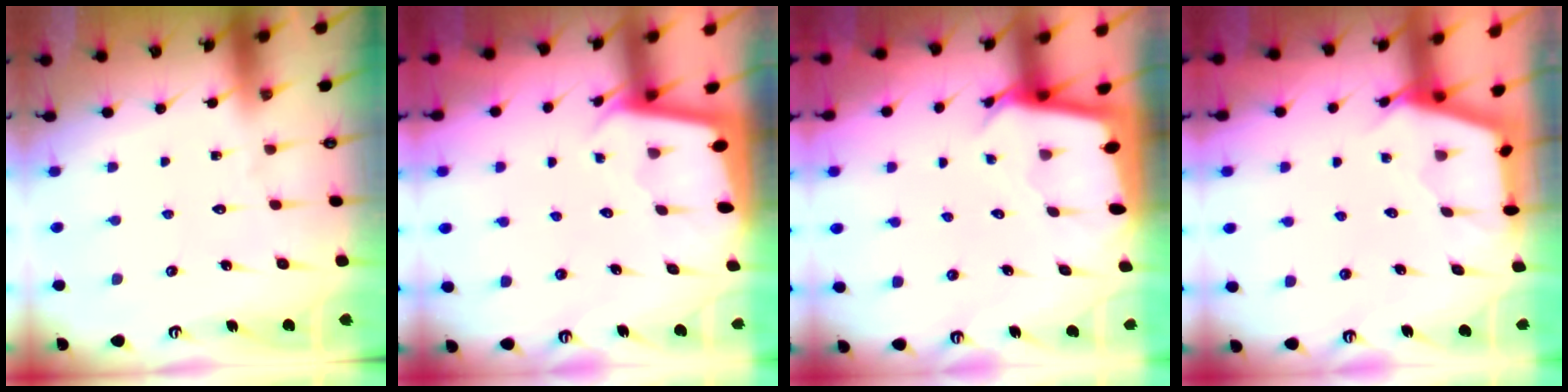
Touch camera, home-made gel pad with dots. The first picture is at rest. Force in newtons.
{"total": 1.9, "press": 1.9, "slide": 0.1}
{"total": 2.6, "press": 2.6, "slide": 0.2}
{"total": 3.0, "press": 3.0, "slide": 0.4}